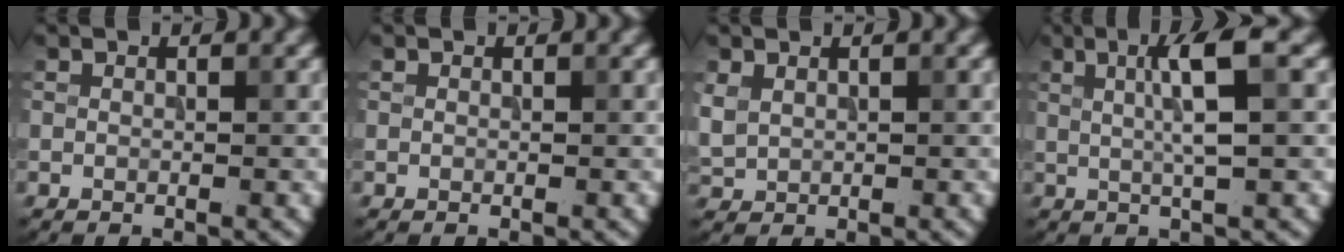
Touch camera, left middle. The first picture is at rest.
{"total": 0.0}
{"total": 1.5, "force": [0.7, 1.0, 0.8], "torque": [-0.021, 0.001, 0.020]}
{"total": 4.5, "force": [1.0, 0.6, 4.3], "torque": [-0.073, 0.006, 0.016]}